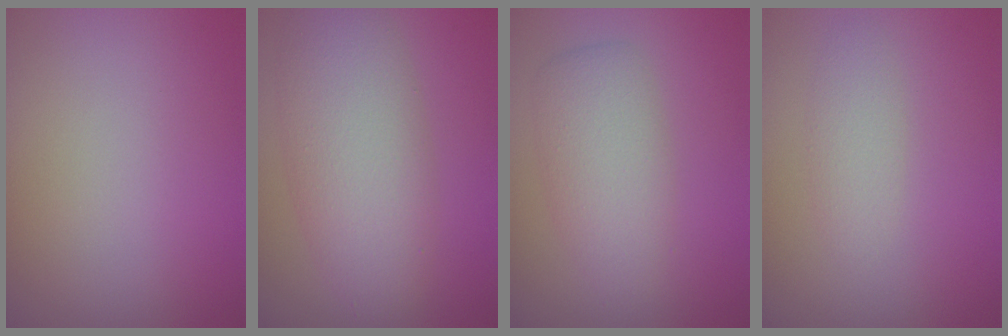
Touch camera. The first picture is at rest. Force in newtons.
{"total": 7.7, "press": 7.7, "slide": 0.1}
{"total": 4.0, "press": 4.0, "slide": 0.1}
{"total": 1.6, "press": 1.6, "slide": 0.0}